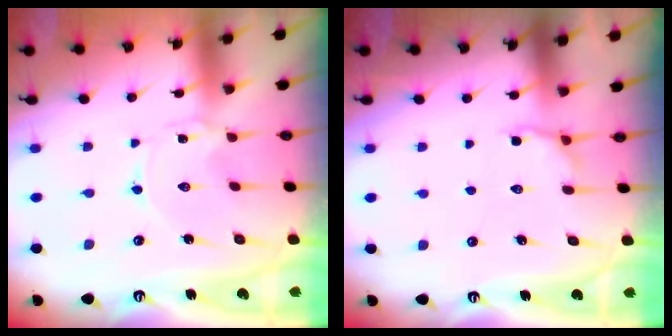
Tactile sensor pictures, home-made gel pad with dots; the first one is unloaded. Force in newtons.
{"total": 4.7, "press": 4.4, "slide": 1.6}